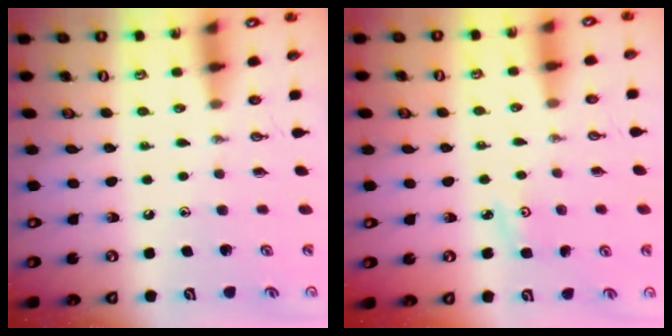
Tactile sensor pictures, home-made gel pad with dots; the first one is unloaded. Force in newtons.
{"total": 3.0, "press": 2.9, "slide": 0.4}